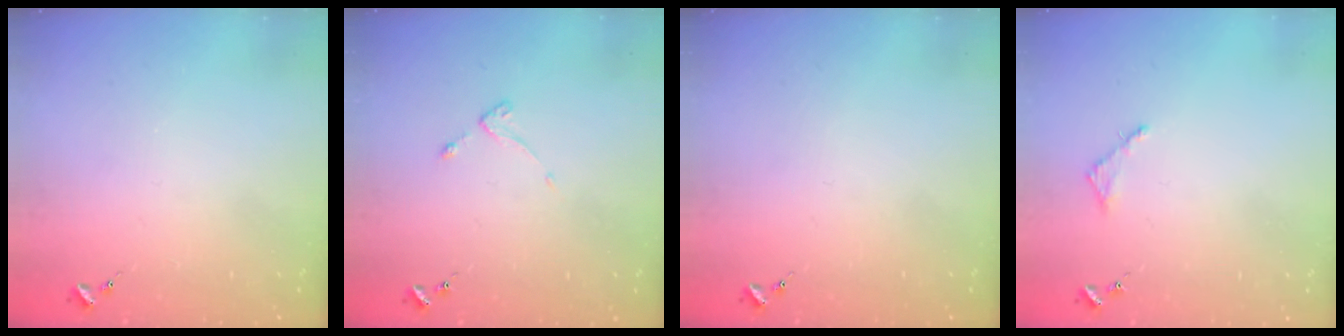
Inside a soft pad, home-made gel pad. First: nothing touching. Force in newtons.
{"total": 2.6, "press": 2.6, "slide": 0.5}
{"total": 0.0}
{"total": 2.8, "press": 2.7, "slide": 0.3}